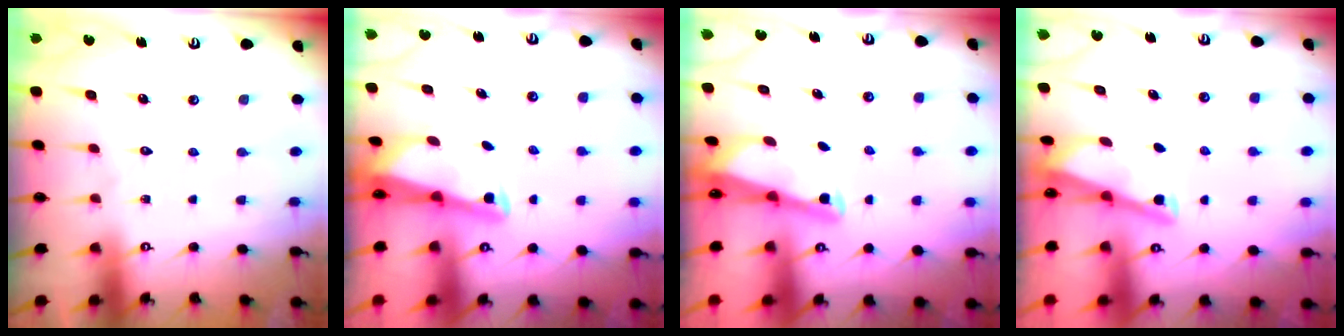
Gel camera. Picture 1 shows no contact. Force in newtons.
{"total": 2.4, "press": 2.4, "slide": 0.3}
{"total": 2.4, "press": 2.4, "slide": 0.2}
{"total": 2.8, "press": 2.8, "slide": 0.3}